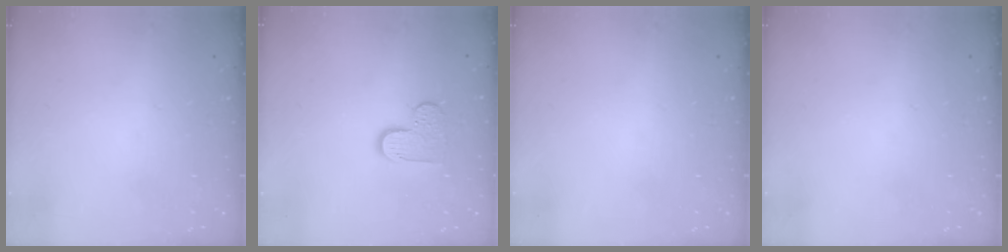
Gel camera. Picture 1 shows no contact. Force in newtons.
{"total": 7.4, "press": 7.4, "slide": 0.5}
{"total": 0.0}
{"total": 0.0}